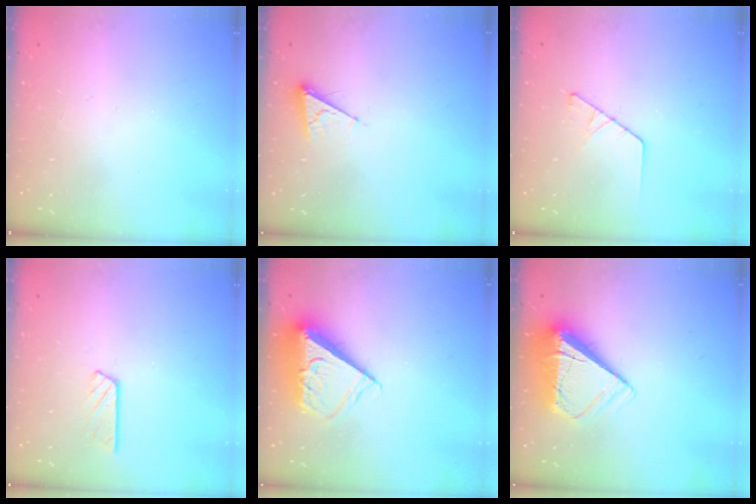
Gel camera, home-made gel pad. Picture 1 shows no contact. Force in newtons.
{"total": 4.4, "press": 4.4, "slide": 0.6}
{"total": 3.7, "press": 3.7, "slide": 0.3}
{"total": 4.1, "press": 4.1, "slide": 0.4}
{"total": 10.0, "press": 10.0, "slide": 0.8}
{"total": 10.2, "press": 10.1, "slide": 1.4}